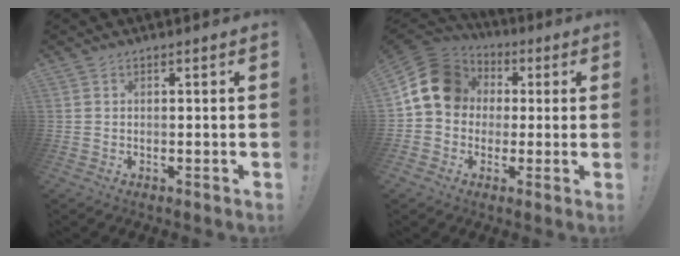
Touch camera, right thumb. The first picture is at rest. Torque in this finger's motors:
{"motor_torque": [1.36, 1.19, 0.67, -0.57, 0.32]}